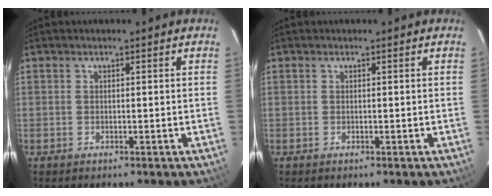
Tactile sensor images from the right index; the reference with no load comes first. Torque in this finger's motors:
{"motor_torque": [0.00, 0.00, 0.00, 0.00]}